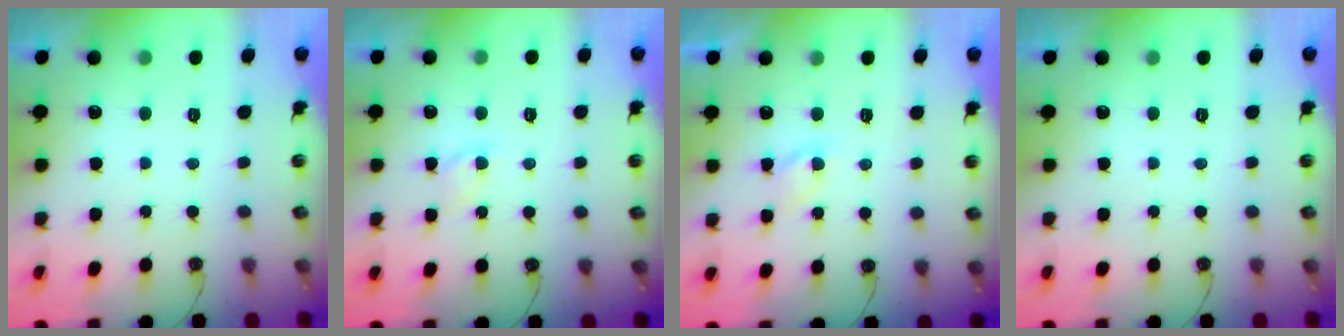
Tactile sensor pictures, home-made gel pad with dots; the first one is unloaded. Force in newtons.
{"total": 2.8, "press": 2.8, "slide": 0.4}
{"total": 2.9, "press": 2.8, "slide": 0.6}
{"total": 0.0}